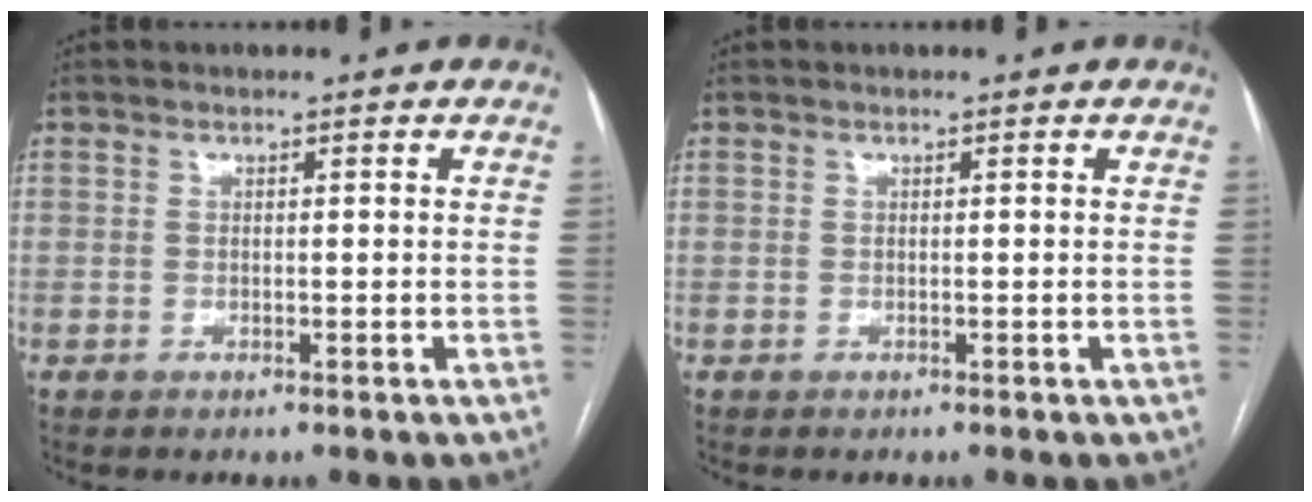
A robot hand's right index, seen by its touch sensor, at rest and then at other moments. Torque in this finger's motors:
{"motor_torque": [0.21, 0.11, 0.00, 0.01]}